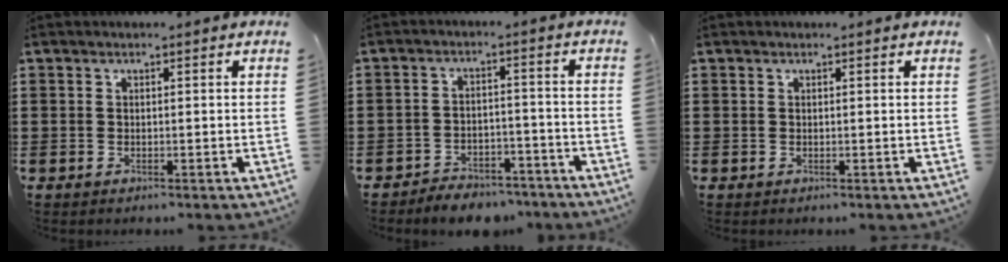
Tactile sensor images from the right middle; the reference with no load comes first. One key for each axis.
{"total": 4.5, "fx": -4.4, "fy": 0.8, "fz": -0.1, "tx": -0.004, "ty": 0.008, "tz": -0.093}
{"total": 0.0}